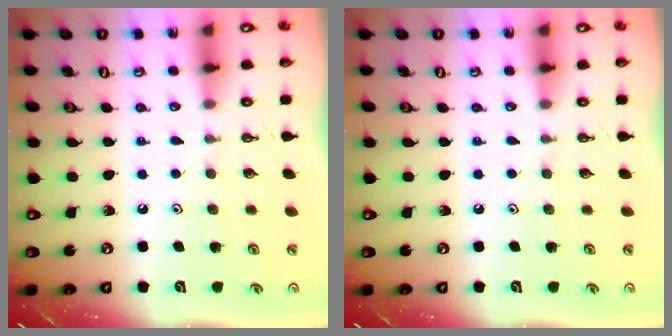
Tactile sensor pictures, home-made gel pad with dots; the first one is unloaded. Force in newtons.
{"total": 0.0}